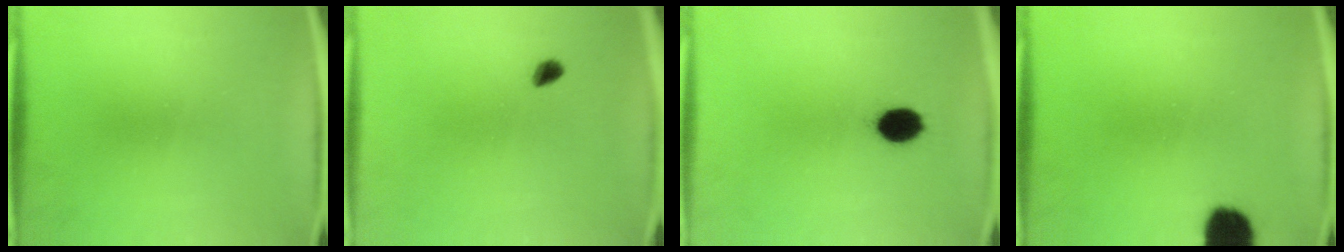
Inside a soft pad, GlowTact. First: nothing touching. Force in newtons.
{"total": 1.7}
{"total": 5.7}
{"total": 7.2}